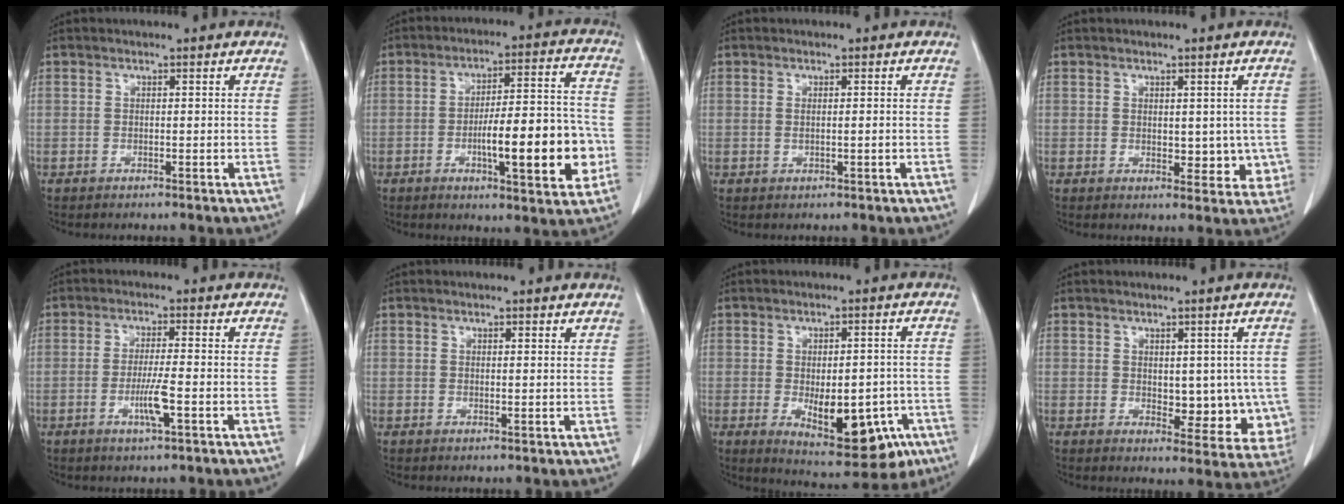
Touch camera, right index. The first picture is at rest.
{"total": 15.2, "force": [-3.9, 3.2, 14.3], "torque": [-0.210, 0.015, -0.055]}
{"total": 1.2, "force": [-0.1, 0.0, 1.2], "torque": [-0.027, -0.003, 0.001]}
{"total": 5.0, "force": [0.0, 3.1, 4.0], "torque": [-0.028, -0.004, 0.005]}
{"total": 4.8, "force": [-1.6, 0.0, 4.6], "torque": [-0.087, -0.009, -0.029]}
{"total": 1.6, "force": [1.3, 0.3, 0.8], "torque": [-0.013, -0.003, 0.019]}
{"total": 12.8, "force": [-4.6, 5.8, 10.4], "torque": [-0.133, 0.000, -0.049]}
{"total": 8.6, "force": [0.1, 4.8, 7.1], "torque": [-0.073, -0.008, 0.014]}